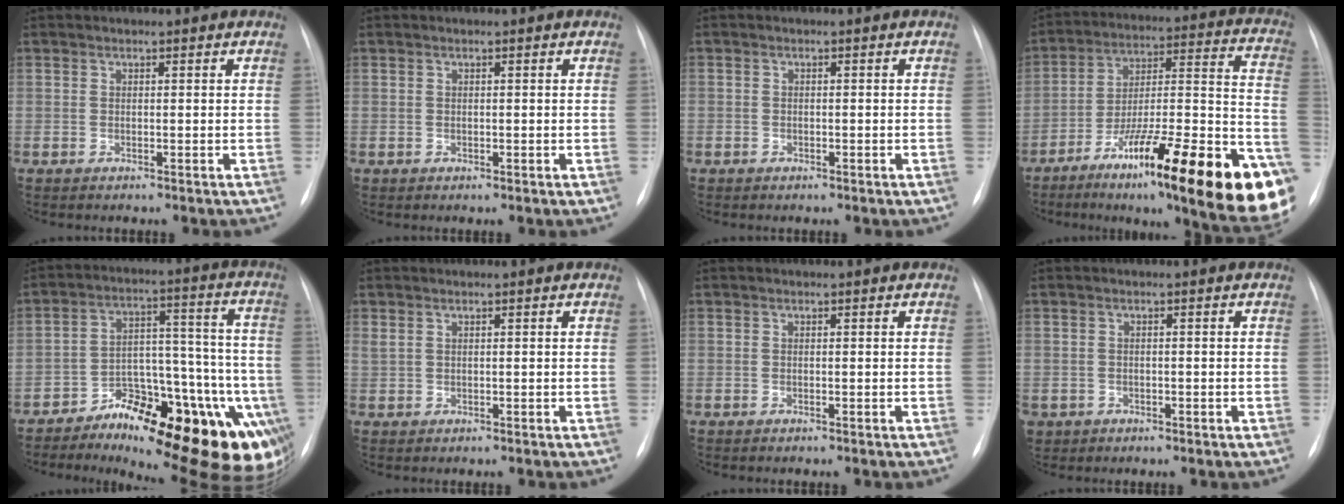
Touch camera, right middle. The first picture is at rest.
{"total": 0.0}
{"total": 0.9, "force": [-0.5, 0.7, 0.1], "torque": [-0.007, 0.002, -0.008]}
{"total": 32.8, "force": [-17.4, 5.6, 27.2], "torque": [-0.293, 0.003, -0.261]}
{"total": 24.4, "force": [-14.1, 8.5, 18.0], "torque": [-0.144, 0.040, -0.180]}
{"total": 0.7, "force": [0.5, 0.2, 0.4], "torque": [-0.012, 0.007, 0.016]}
{"total": 0.0}
{"total": 2.4, "force": [-1.0, 2.1, 0.5], "torque": [-0.012, 0.001, -0.010]}